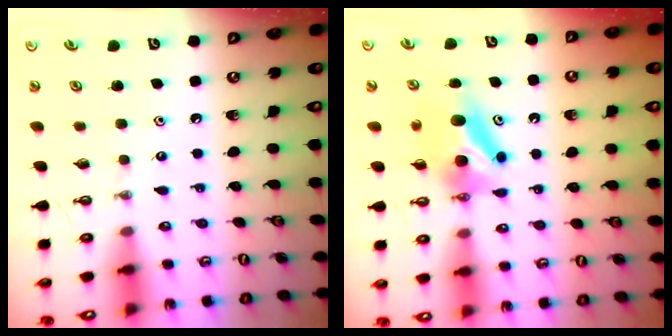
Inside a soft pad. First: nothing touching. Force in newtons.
{"total": 8.2, "press": 5.9, "slide": 5.7}